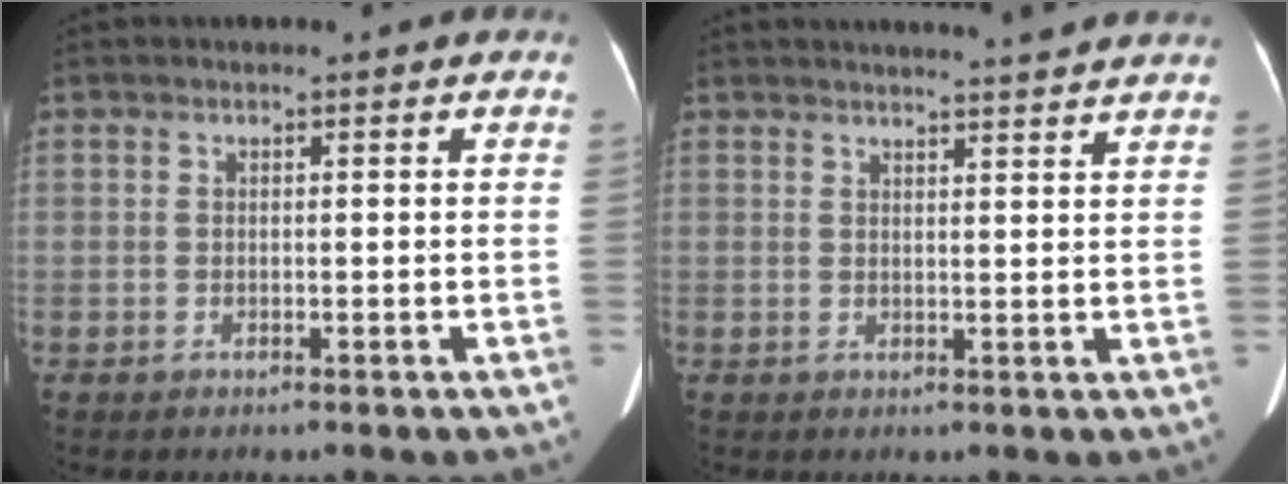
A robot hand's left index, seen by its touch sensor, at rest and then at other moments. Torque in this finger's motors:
{"motor_torque": [0.77, -1.08, 0.03, 0.03]}